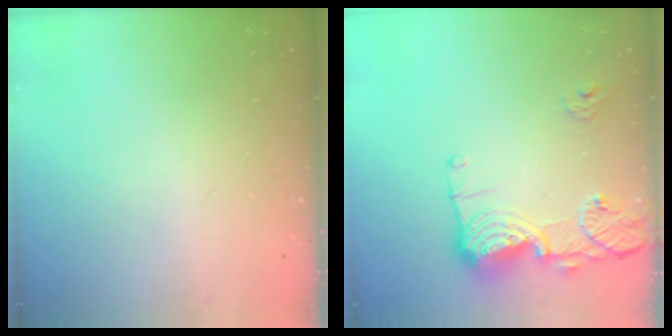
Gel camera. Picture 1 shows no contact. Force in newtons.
{"total": 15.9, "press": 15.9, "slide": 1.5}